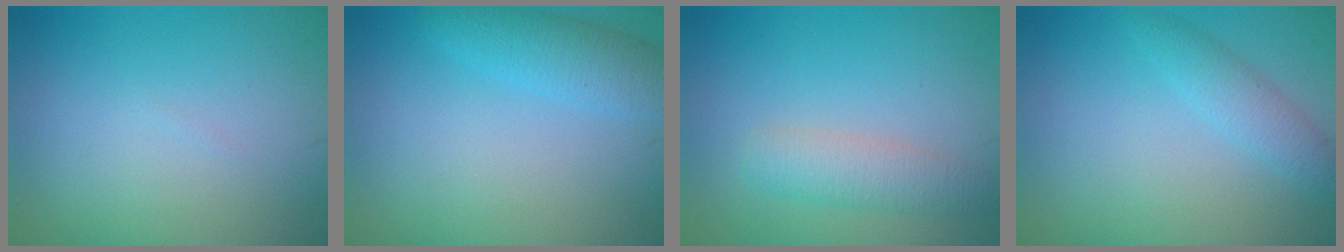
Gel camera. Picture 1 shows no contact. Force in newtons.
{"total": 3.5, "press": 3.5, "slide": 0.1}
{"total": 3.0, "press": 3.0, "slide": 0.1}
{"total": 2.1, "press": 2.0, "slide": 0.2}